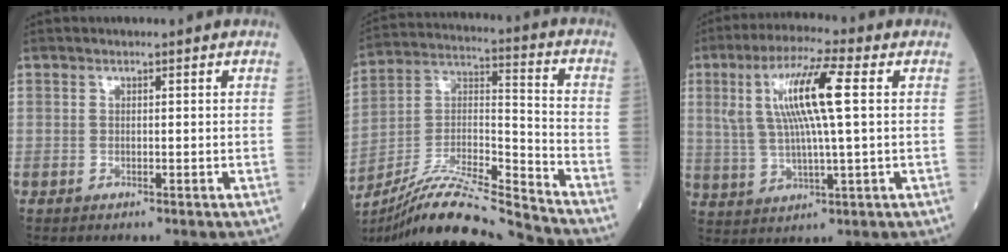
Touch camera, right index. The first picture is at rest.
{"total": 17.2, "force": [-16.1, -1.3, 5.8], "torque": [-0.110, 0.025, -0.292]}
{"total": 12.1, "force": [2.8, 1.2, 11.7], "torque": [-0.237, 0.014, 0.052]}